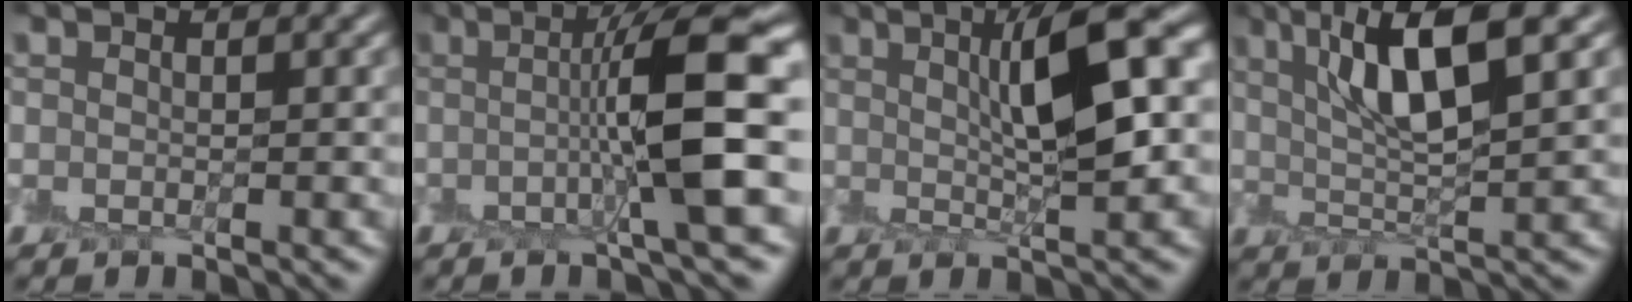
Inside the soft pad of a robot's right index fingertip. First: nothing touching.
{"total": 7.7, "force": [-0.4, 1.0, 7.7], "torque": [-0.109, 0.016, -0.011]}
{"total": 7.6, "force": [1.8, 1.4, 7.3], "torque": [-0.102, 0.014, 0.028]}
{"total": 7.2, "force": [3.4, 1.4, 6.2], "torque": [-0.099, 0.013, 0.059]}